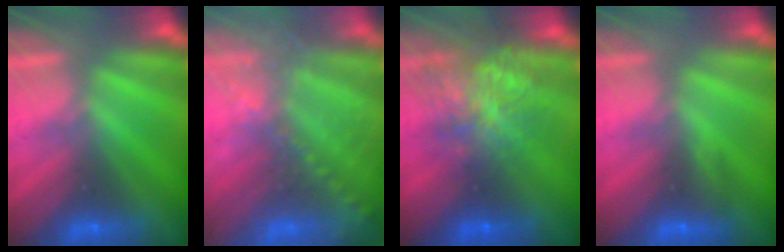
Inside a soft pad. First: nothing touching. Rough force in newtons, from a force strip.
{"total": 8.1}
{"total": 7.5}
{"total": 3.0}